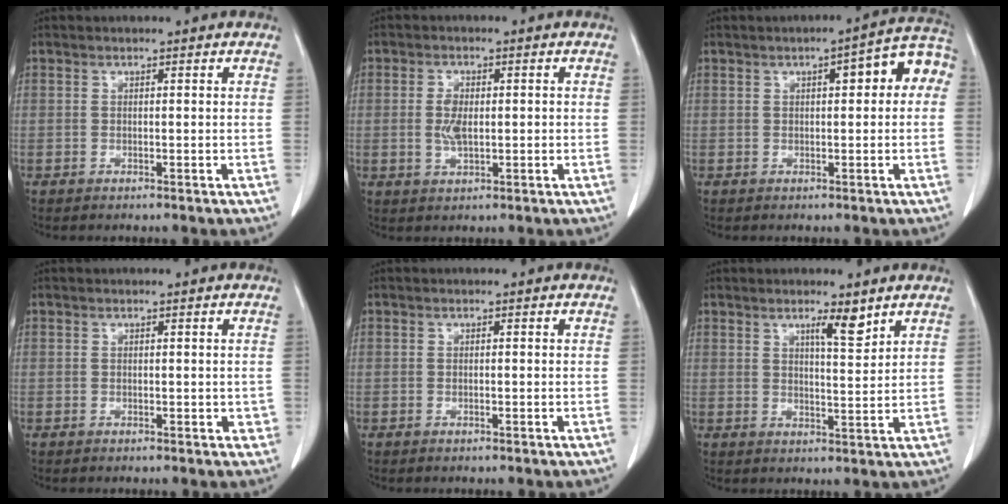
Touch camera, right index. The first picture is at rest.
{"total": 3.8, "force": [-0.1, 1.8, 3.3], "torque": [-0.072, 0.003, 0.001]}
{"total": 7.6, "force": [1.6, 2.2, 7.1], "torque": [-0.086, 0.035, 0.013]}
{"total": 1.0, "force": [-0.1, 0.6, 0.7], "torque": [-0.004, 0.002, 0.000]}
{"total": 0.0}
{"total": 4.1, "force": [2.9, 0.5, 2.9], "torque": [-0.049, -0.004, 0.049]}